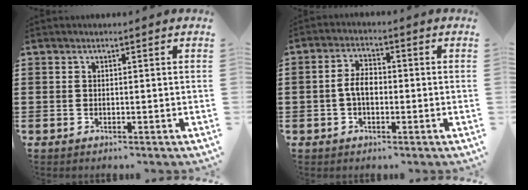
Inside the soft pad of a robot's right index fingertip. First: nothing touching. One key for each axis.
{"total": 4.0, "fx": -0.6, "fy": 2.2, "fz": 3.3, "tx": -0.076, "ty": 0.000, "tz": -0.016}